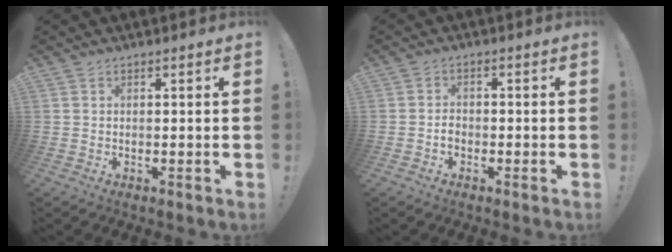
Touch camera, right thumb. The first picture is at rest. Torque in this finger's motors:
{"motor_torque": [0.47, 0.19, 0.16, -0.12, 0.00]}